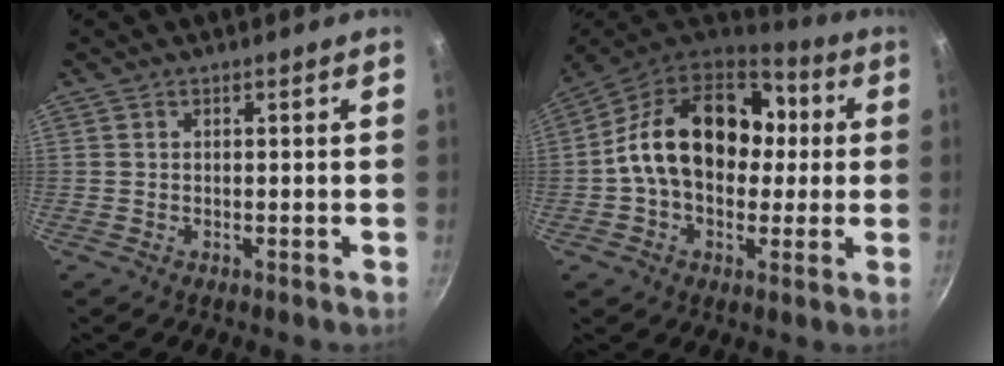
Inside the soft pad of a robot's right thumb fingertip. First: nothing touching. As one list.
[{"total": 21.0, "force": [1.0, 14.5, 15.1], "torque": [-0.234, 0.042, 0.013]}]